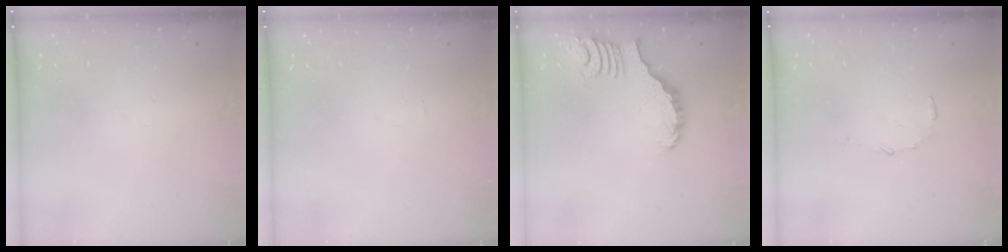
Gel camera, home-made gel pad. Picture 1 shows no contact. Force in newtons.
{"total": 1.0, "press": 1.0, "slide": 0.0}
{"total": 3.4, "press": 3.4, "slide": 0.4}
{"total": 5.2, "press": 5.2, "slide": 0.5}